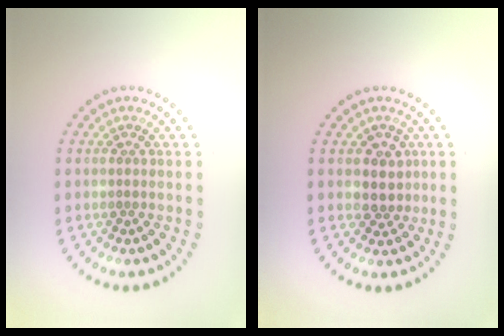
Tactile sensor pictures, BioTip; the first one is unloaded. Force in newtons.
{"total": 2.3, "press": 2.2, "slide": 0.9}